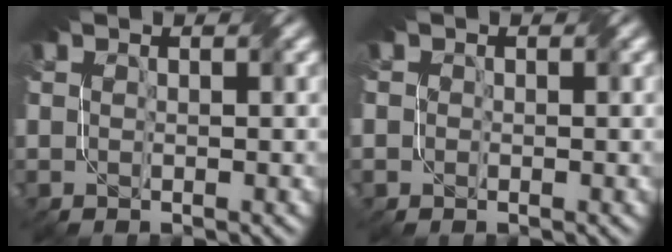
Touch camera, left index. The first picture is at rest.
{"total": 0.8, "force": [0.2, 0.8, -0.1], "torque": [0.001, 0.004, 0.000]}